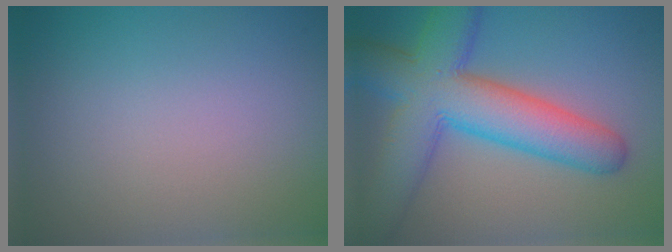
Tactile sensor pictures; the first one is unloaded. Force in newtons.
{"total": 10.4, "press": 10.4, "slide": 0.2}